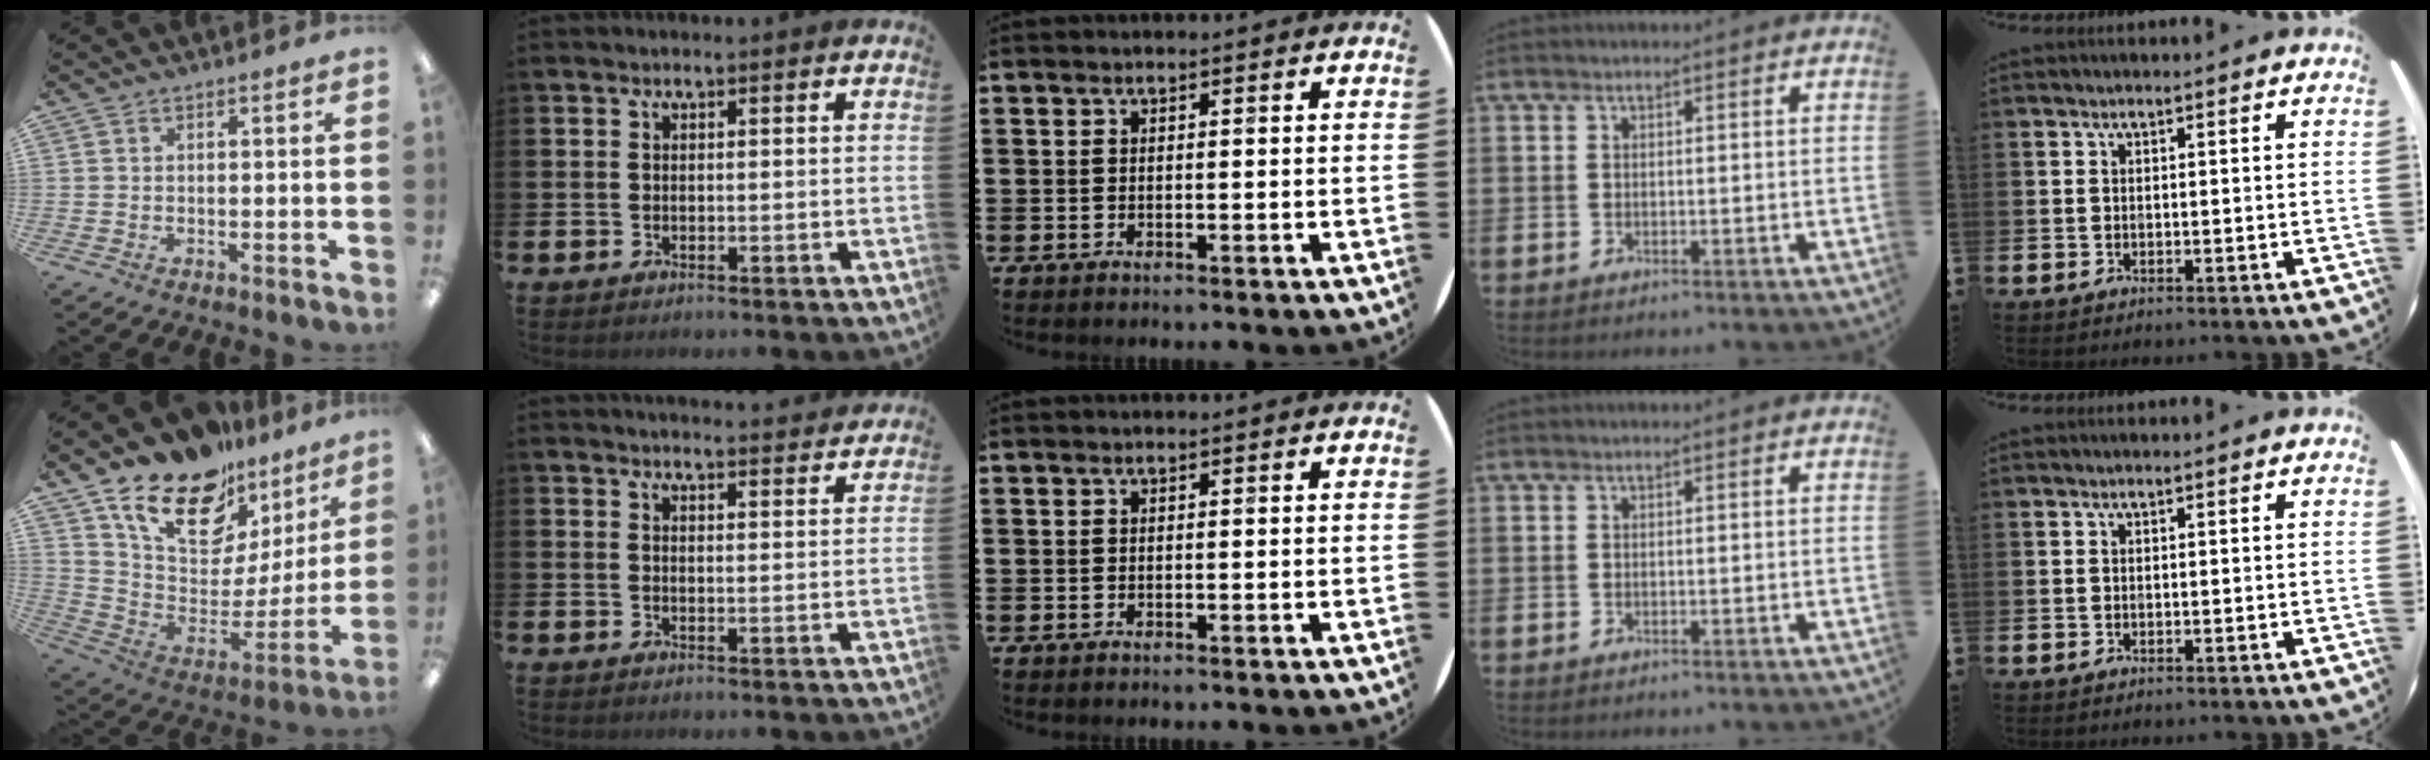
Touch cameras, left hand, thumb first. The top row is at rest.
{"thumb": {"total": 20.2, "force": [14.5, 10.2, 9.6], "torque": [-0.171, -0.100, 0.260]}, "index": {"total": 3.5, "force": [3.5, -0.2, -0.1], "torque": [0.010, -0.028, 0.059]}}